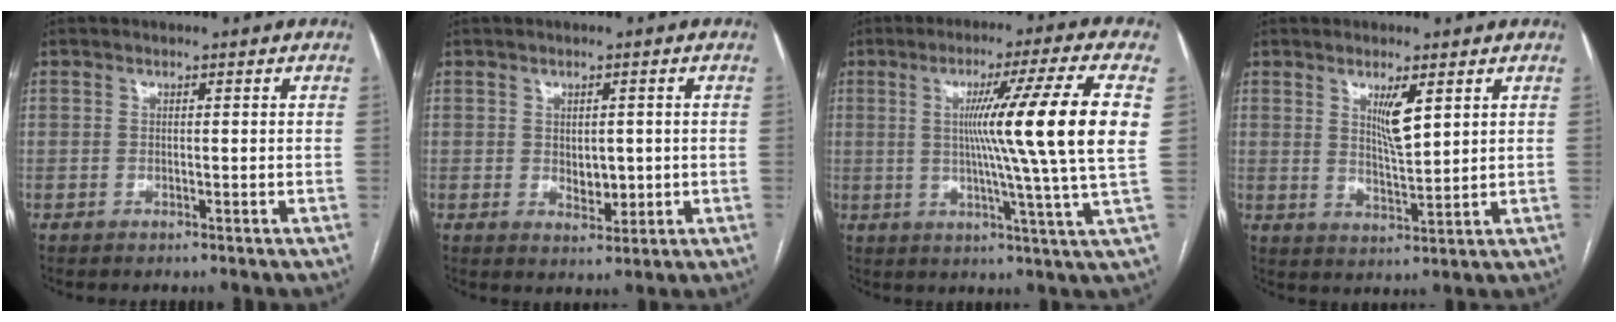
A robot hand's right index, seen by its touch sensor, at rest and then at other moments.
{"total": 3.5, "force": [0.0, 2.2, 2.7], "torque": [-0.037, -0.004, 0.009]}
{"total": 16.8, "force": [2.5, -3.2, 16.3], "torque": [-0.236, -0.008, 0.028]}
{"total": 5.0, "force": [2.3, 0.8, 4.3], "torque": [-0.080, -0.011, 0.046]}